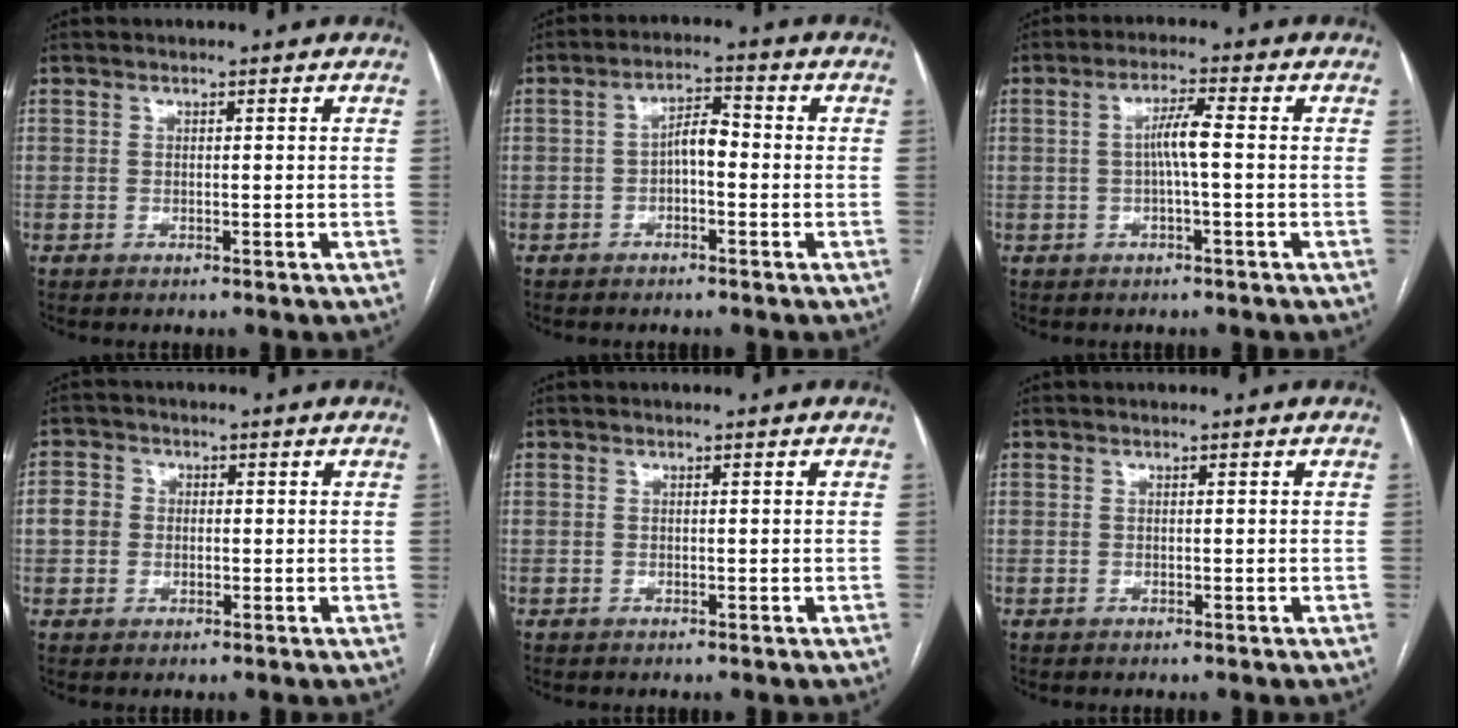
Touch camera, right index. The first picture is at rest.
{"total": 4.0, "force": [-0.7, 1.5, 3.6], "torque": [-0.061, 0.018, -0.014]}
{"total": 4.0, "force": [-0.2, 0.0, 4.0], "torque": [-0.074, 0.009, -0.001]}
{"total": 3.7, "force": [-0.1, 3.4, 1.4], "torque": [-0.033, 0.017, -0.005]}
{"total": 0.0}
{"total": 0.0}